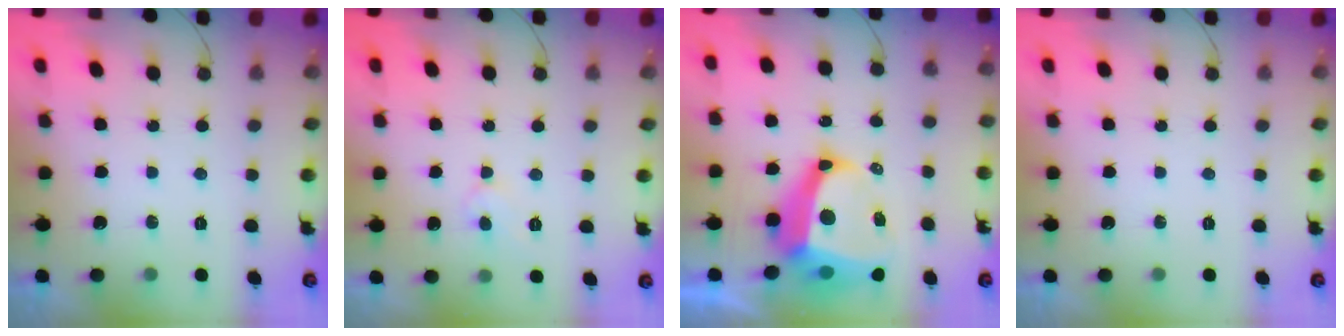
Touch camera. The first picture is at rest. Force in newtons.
{"total": 4.4, "press": 4.4, "slide": 0.3}
{"total": 15.6, "press": 15.5, "slide": 1.9}
{"total": 0.0}